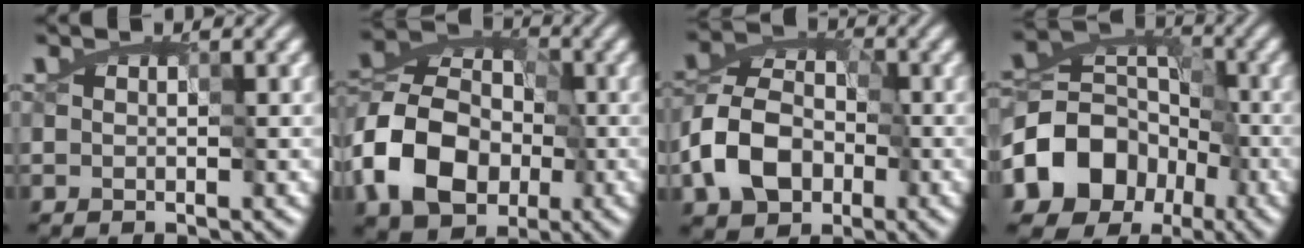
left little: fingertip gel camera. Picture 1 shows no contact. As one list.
[{"total": 9.1, "force": [-4.8, 6.2, 4.5], "torque": [-0.086, 0.007, -0.099]}, {"total": 6.3, "force": [-3.9, 4.0, 2.8], "torque": [-0.053, 0.004, -0.080]}, {"total": 10.5, "force": [-5.6, 7.7, 4.3], "torque": [-0.080, -0.005, -0.107]}]